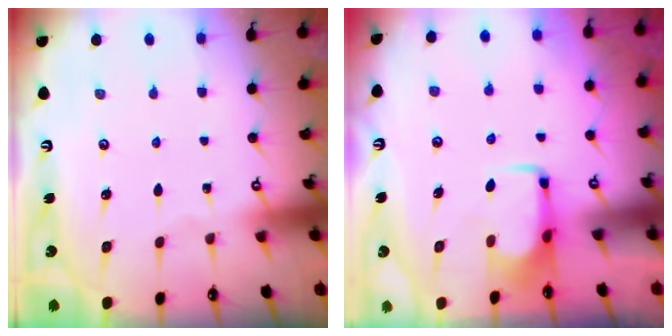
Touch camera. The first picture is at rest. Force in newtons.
{"total": 1.4, "press": 1.3, "slide": 0.5}